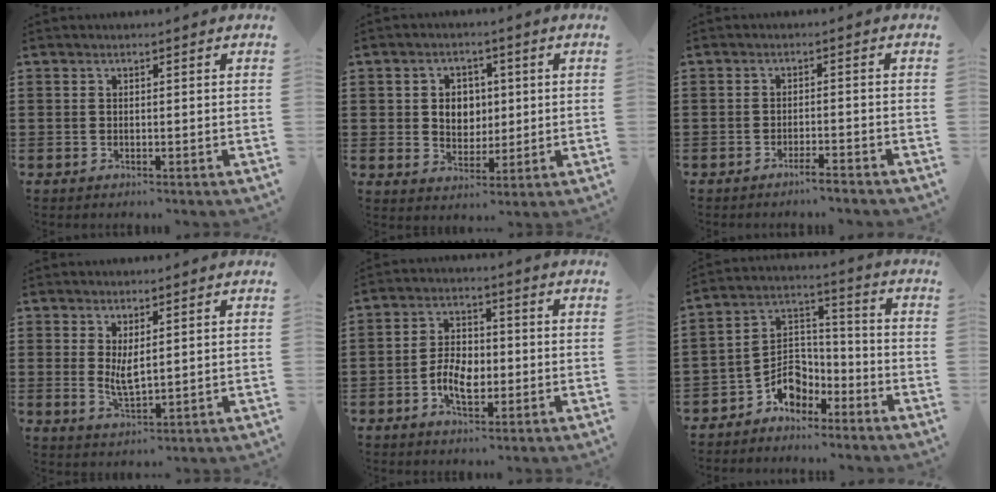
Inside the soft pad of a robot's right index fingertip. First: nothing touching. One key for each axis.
{"total": 4.6, "fx": 0.6, "fy": 4.1, "fz": 2.1, "tx": -0.048, "ty": 0.010, "tz": 0.005}
{"total": 2.3, "fx": -2.1, "fy": -0.2, "fz": 1.0, "tx": -0.016, "ty": 0.001, "tz": -0.039}
{"total": 3.6, "fx": 0.8, "fy": 1.4, "fz": 3.2, "tx": -0.063, "ty": 0.001, "tz": 0.015}
{"total": 6.0, "fx": -1.7, "fy": 3.5, "fz": 4.5, "tx": -0.102, "ty": 0.004, "tz": -0.035}
{"total": 6.6, "fx": -4.5, "fy": 4.3, "fz": 2.3, "tx": -0.051, "ty": 0.014, "tz": -0.091}